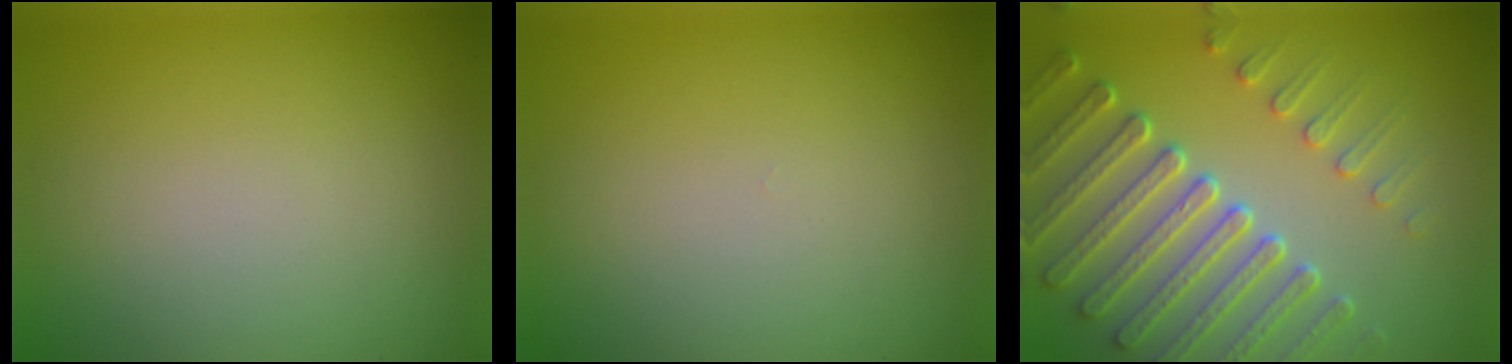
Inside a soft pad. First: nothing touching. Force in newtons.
{"total": 0.0}
{"total": 7.3, "press": 5.6, "slide": 4.6}